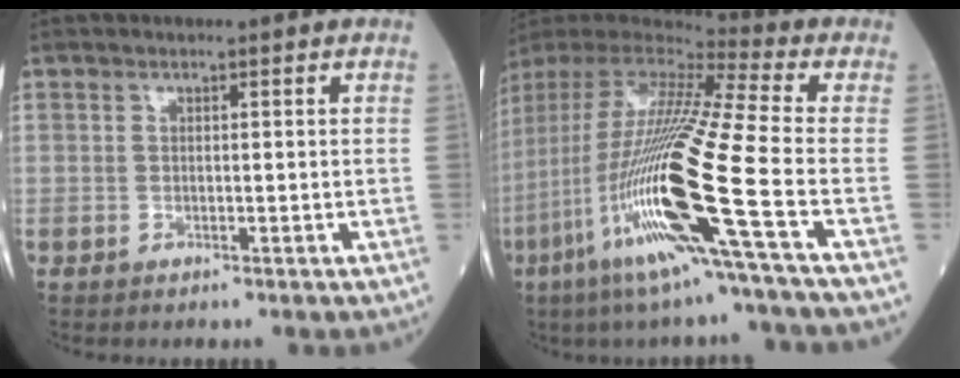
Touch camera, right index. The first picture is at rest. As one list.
[{"total": 25.2, "force": [-8.4, -0.6, 23.7], "torque": [-0.491, -0.048, -0.171]}]